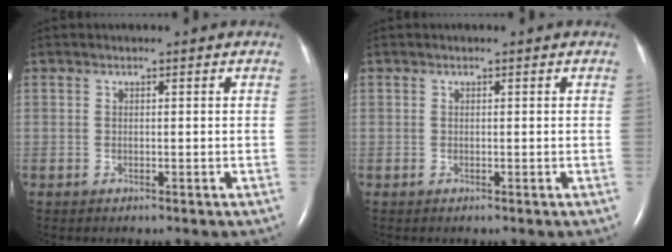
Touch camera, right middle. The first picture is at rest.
{"total": 0.0}